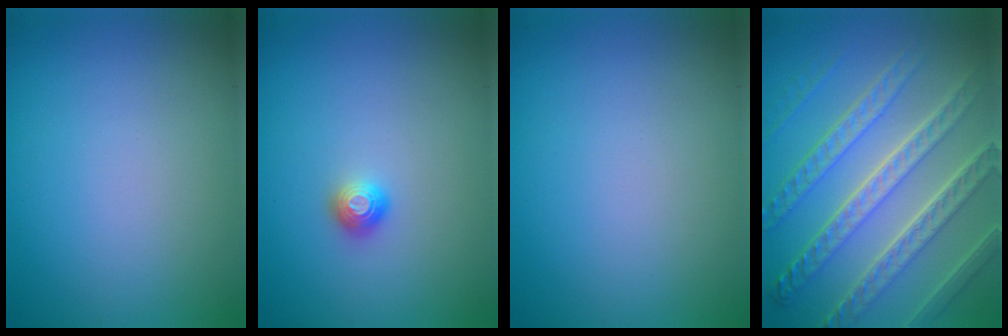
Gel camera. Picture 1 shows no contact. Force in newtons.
{"total": 1.1, "press": 1.0, "slide": 0.4}
{"total": 0.0}
{"total": 8.9, "press": 6.2, "slide": 6.4}